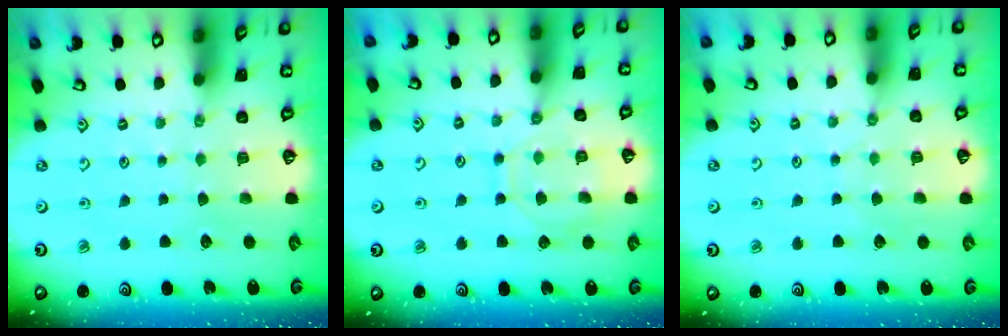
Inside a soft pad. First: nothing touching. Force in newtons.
{"total": 10.1, "press": 10.0, "slide": 1.1}
{"total": 2.8, "press": 2.7, "slide": 0.5}